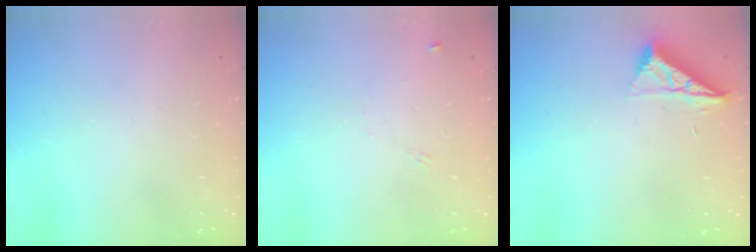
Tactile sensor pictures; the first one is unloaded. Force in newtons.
{"total": 5.7, "press": 5.6, "slide": 0.7}
{"total": 7.7, "press": 7.7, "slide": 0.3}